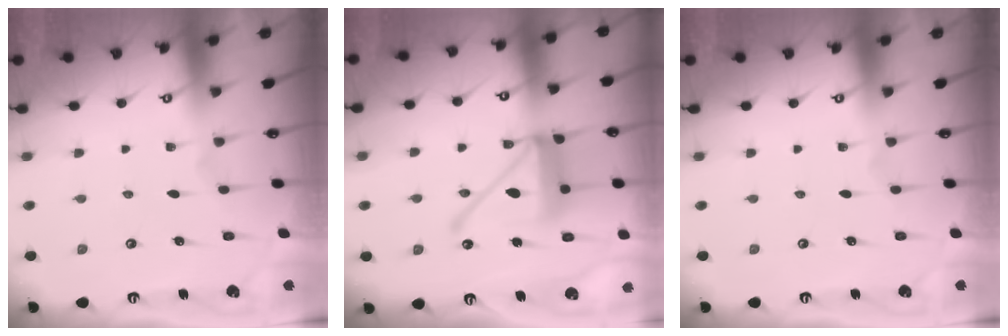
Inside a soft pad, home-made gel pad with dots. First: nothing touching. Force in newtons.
{"total": 15.2, "press": 15.1, "slide": 1.5}
{"total": 0.0}